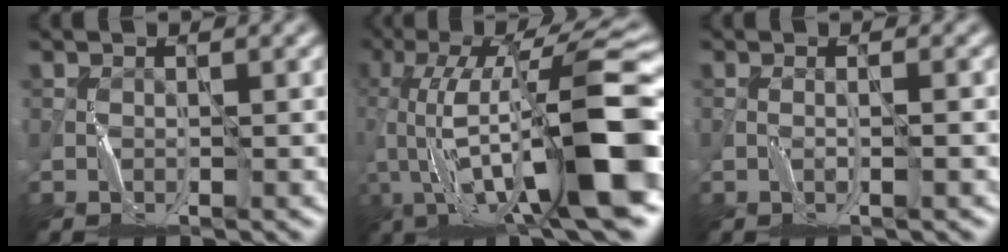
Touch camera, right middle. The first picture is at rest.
{"total": 12.8, "force": [-3.2, 3.1, 12.0], "torque": [-0.210, 0.026, -0.050]}
{"total": 0.6, "force": [-0.2, -0.6, 0.2], "torque": [-0.002, 0.002, -0.006]}